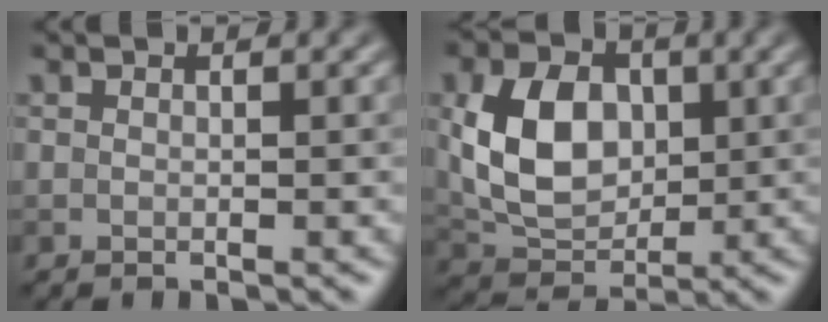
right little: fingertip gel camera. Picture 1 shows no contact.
{"total": 7.2, "force": [0.8, 5.1, 5.0], "torque": [-0.104, 0.000, 0.016]}